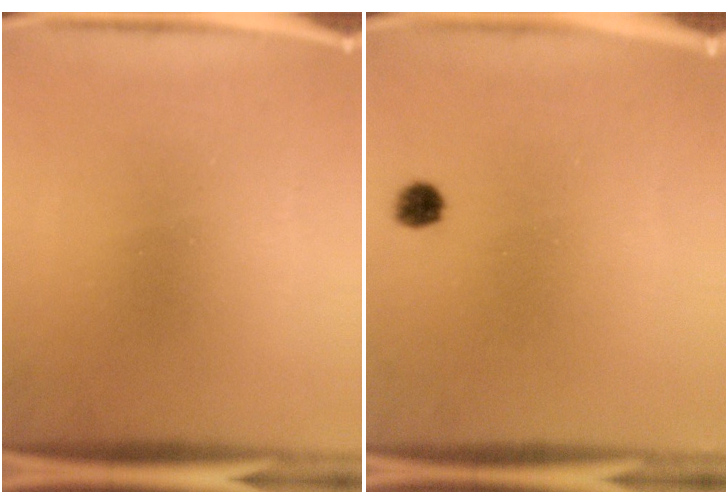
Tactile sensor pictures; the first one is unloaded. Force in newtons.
{"total": 2.2}